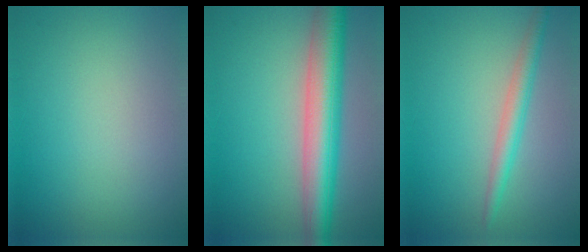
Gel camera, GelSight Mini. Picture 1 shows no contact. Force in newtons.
{"total": 7.6, "press": 7.6, "slide": 0.2}
{"total": 2.6, "press": 2.6, "slide": 0.0}